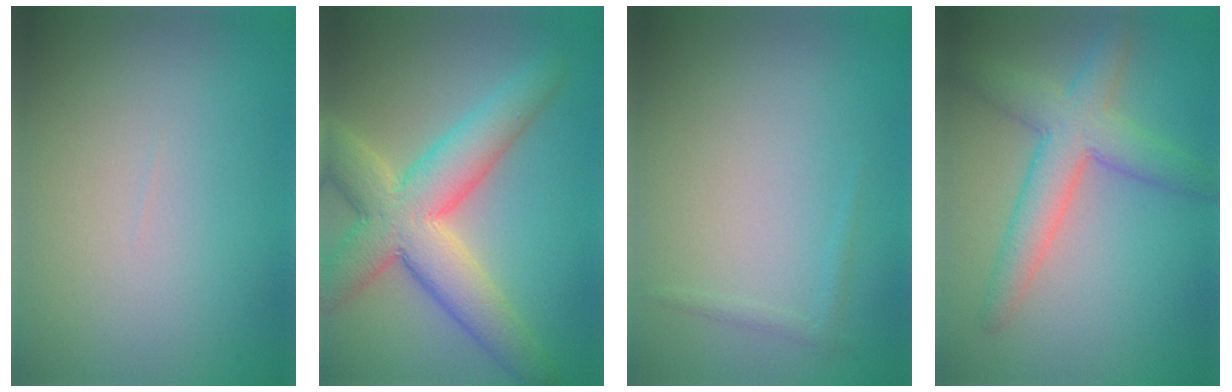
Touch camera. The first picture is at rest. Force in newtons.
{"total": 8.6, "press": 8.6, "slide": 0.6}
{"total": 0.7, "press": 0.7, "slide": 0.0}
{"total": 5.2, "press": 5.2, "slide": 0.2}